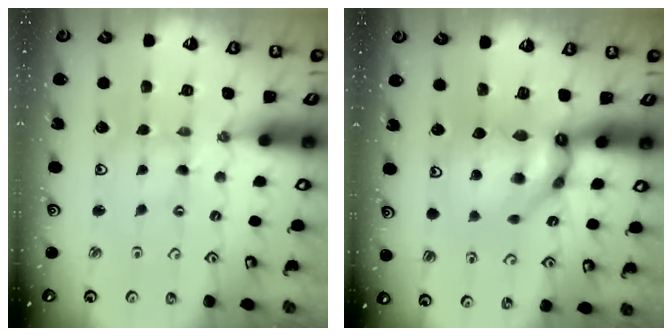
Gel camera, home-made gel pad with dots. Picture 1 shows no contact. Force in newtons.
{"total": 12.9, "press": 12.8, "slide": 1.2}